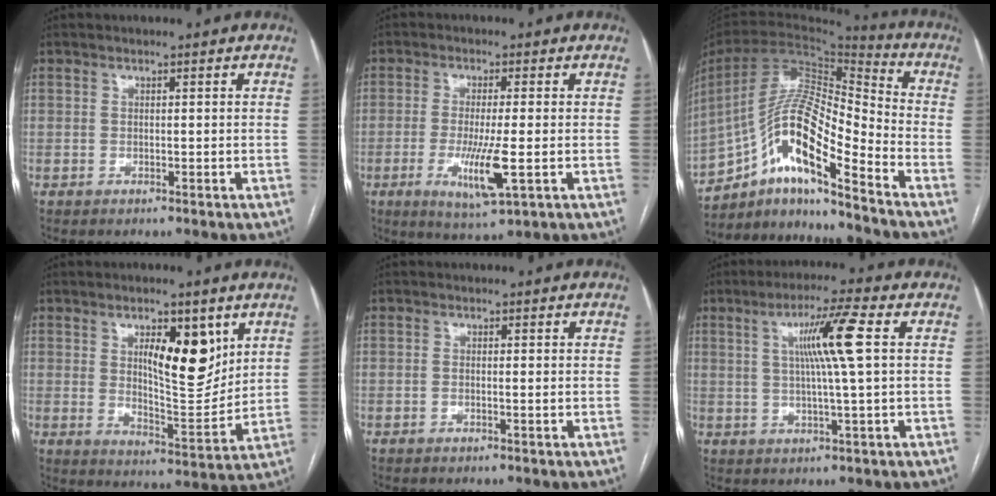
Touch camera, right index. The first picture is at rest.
{"total": 7.8, "force": [-2.0, 0.6, 7.5], "torque": [-0.145, -0.021, -0.032]}
{"total": 16.7, "force": [-10.1, 2.7, 13.1], "torque": [-0.250, 0.017, -0.177]}
{"total": 11.0, "force": [4.5, 3.6, 9.4], "torque": [-0.145, -0.007, 0.079]}
{"total": 0.7, "force": [0.0, 0.1, 0.7], "torque": [-0.012, 0.002, 0.001]}
{"total": 8.7, "force": [2.0, -0.9, 8.4], "torque": [-0.148, 0.006, 0.036]}